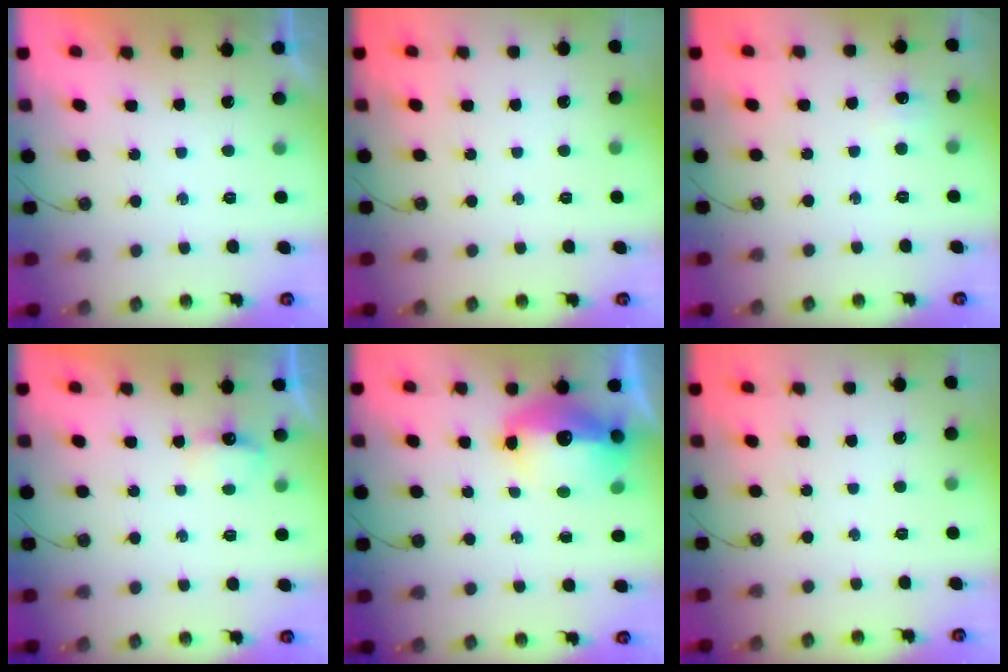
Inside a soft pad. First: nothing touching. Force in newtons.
{"total": 0.0}
{"total": 5.2, "press": 5.2, "slide": 0.6}
{"total": 4.0, "press": 3.9, "slide": 0.7}
{"total": 15.3, "press": 15.2, "slide": 1.3}
{"total": 0.0}